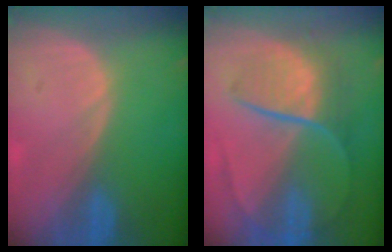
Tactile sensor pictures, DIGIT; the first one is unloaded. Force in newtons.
{"total": 8.9, "press": 7.6, "slide": 4.7}